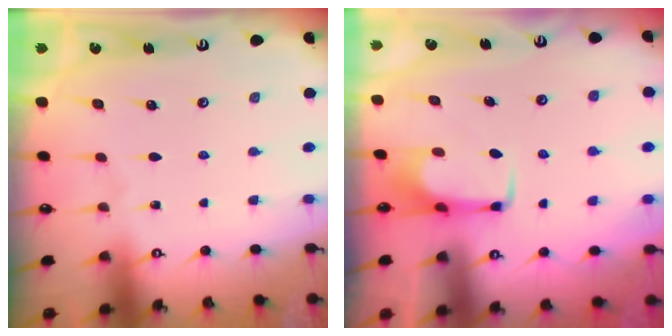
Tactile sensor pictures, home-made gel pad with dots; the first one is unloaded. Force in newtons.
{"total": 1.6, "press": 1.5, "slide": 0.5}